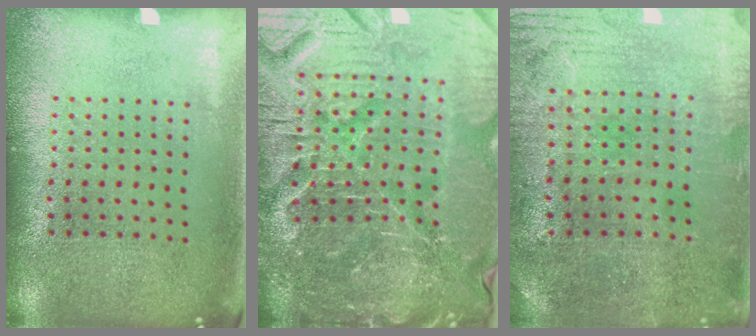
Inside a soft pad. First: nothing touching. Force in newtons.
{"total": 6.5, "press": 6.0, "slide": 2.6}
{"total": 0.9, "press": 0.7, "slide": 0.6}